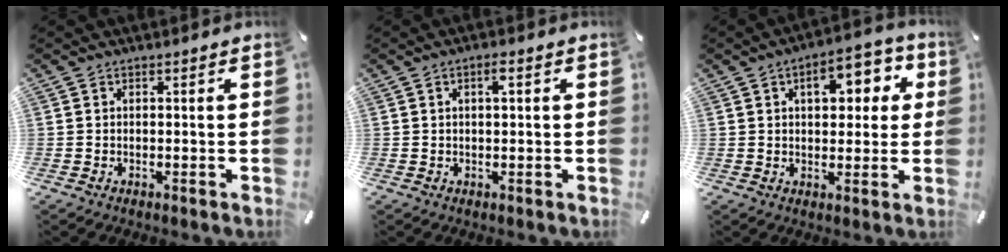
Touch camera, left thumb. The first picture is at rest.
{"total": 2.1, "force": [0.7, 0.6, 1.9], "torque": [-0.039, 0.006, 0.009]}
{"total": 10.5, "force": [3.2, 6.5, 7.6], "torque": [-0.084, -0.008, 0.044]}